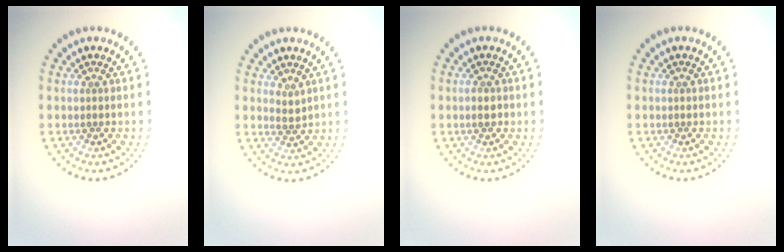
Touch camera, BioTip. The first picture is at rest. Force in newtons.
{"total": 0.9, "press": 0.8, "slide": 0.5}
{"total": 1.1, "press": 1.1, "slide": 0.3}
{"total": 0.0}